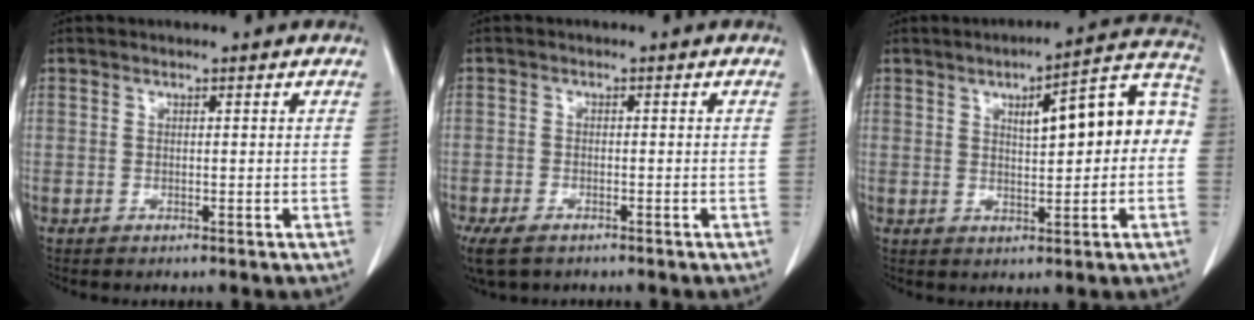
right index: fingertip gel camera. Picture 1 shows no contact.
{"total": 5.7, "force": [-3.9, 2.9, 3.0], "torque": [-0.065, -0.010, -0.066]}
{"total": 12.1, "force": [1.6, 3.3, 11.6], "torque": [-0.147, 0.043, 0.020]}